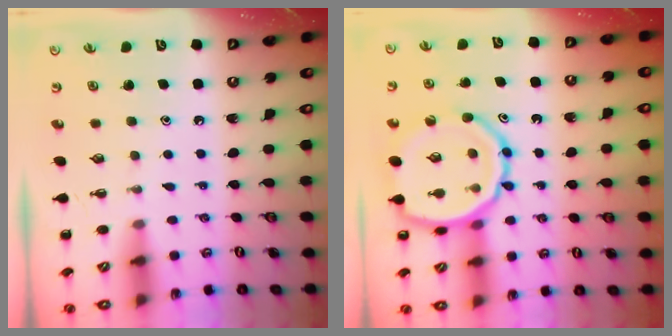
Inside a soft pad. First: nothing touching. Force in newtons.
{"total": 14.6, "press": 14.5, "slide": 1.8}